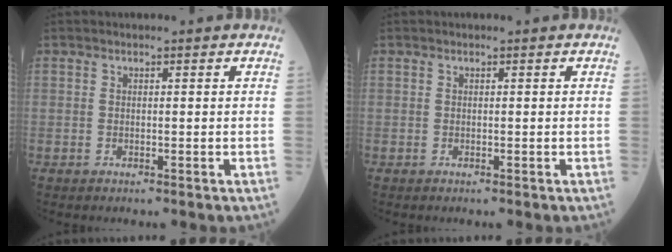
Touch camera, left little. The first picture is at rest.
{"total": 0.0}